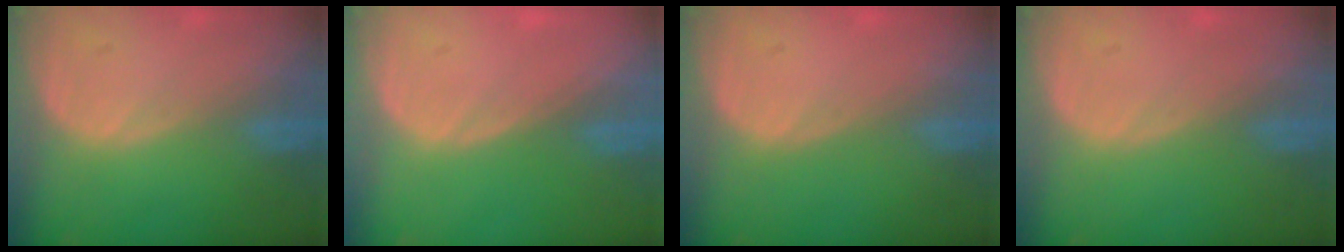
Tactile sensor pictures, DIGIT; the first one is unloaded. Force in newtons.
{"total": 0.0}
{"total": 0.0}
{"total": 0.0}